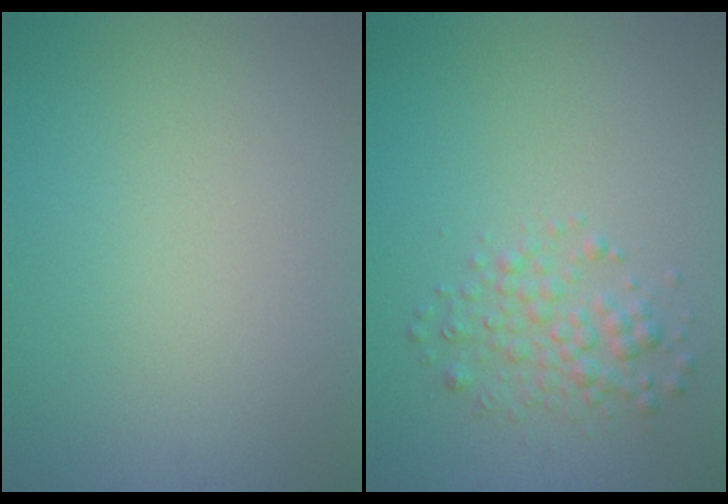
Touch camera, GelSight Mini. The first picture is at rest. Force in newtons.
{"total": 2.6, "press": 2.6, "slide": 0.0}